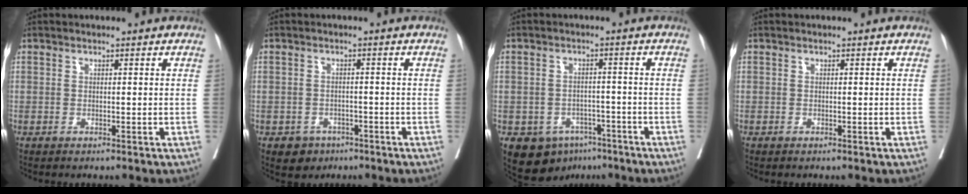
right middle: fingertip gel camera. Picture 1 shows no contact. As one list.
[{"total": 3.4, "force": [-2.0, 2.7, 0.5], "torque": [-0.006, 0.009, -0.026]}, {"total": 7.8, "force": [-5.0, 5.4, 2.8], "torque": [-0.034, 0.011, -0.066]}, {"total": 0.0}]